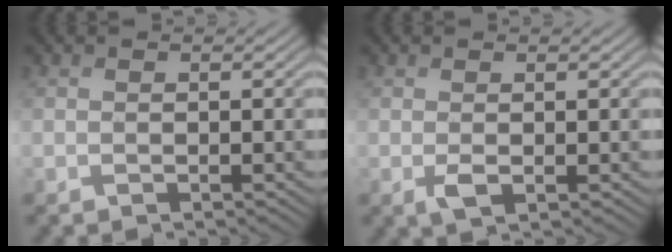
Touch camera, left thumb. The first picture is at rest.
{"total": 1.4, "force": [-0.1, 0.6, 1.3], "torque": [-0.031, -0.004, -0.001]}